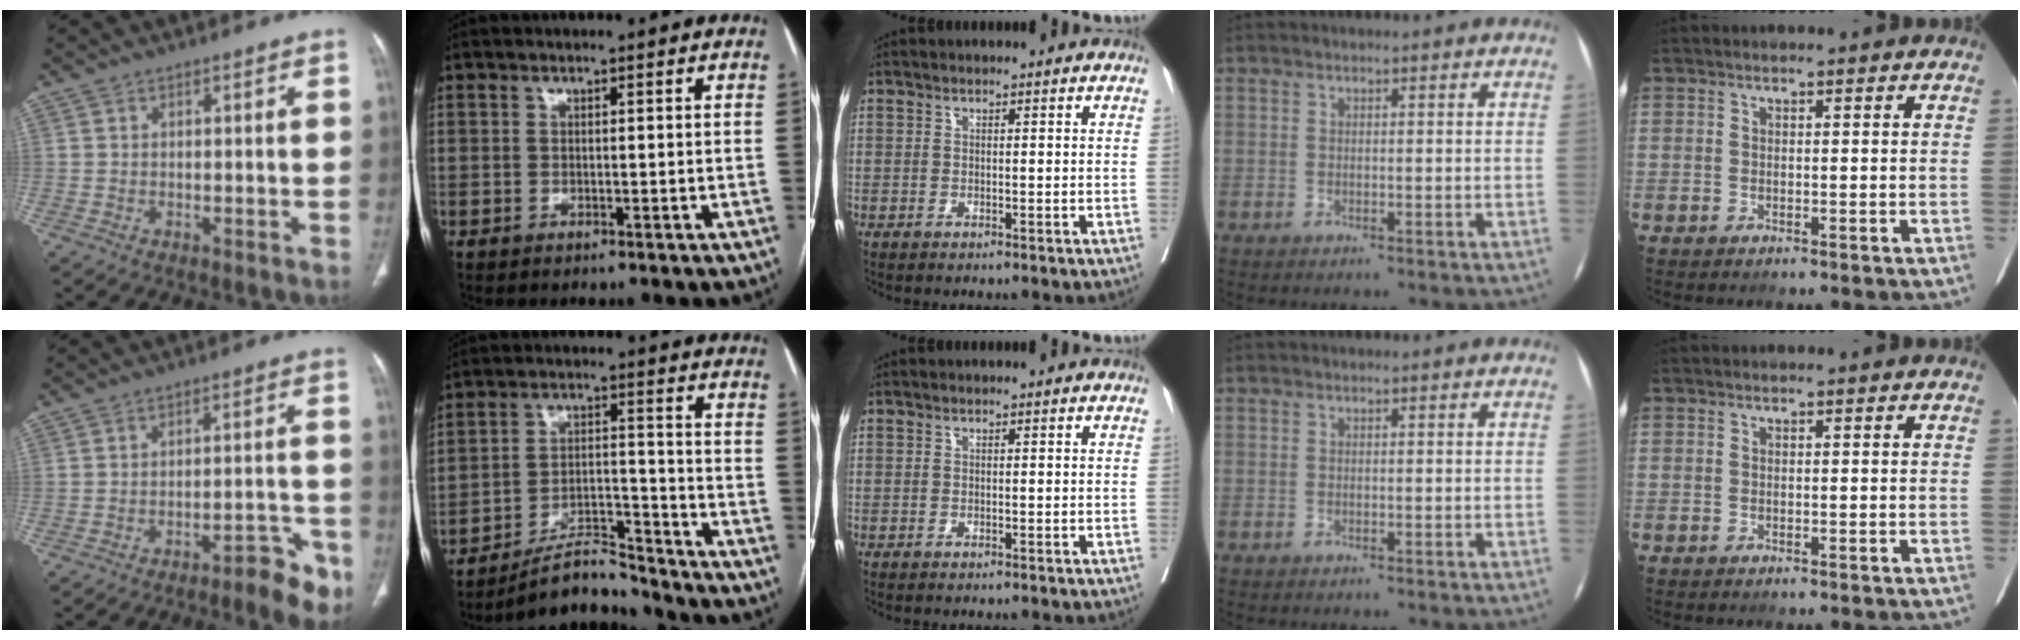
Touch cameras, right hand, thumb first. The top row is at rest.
{"thumb": {"total": 8.7, "force": [-5.3, 2.6, 6.4], "torque": [-0.068, 0.034, -0.068]}, "index": {"total": 7.9, "force": [-7.6, 1.6, 1.5], "torque": [-0.021, 0.022, -0.130]}}